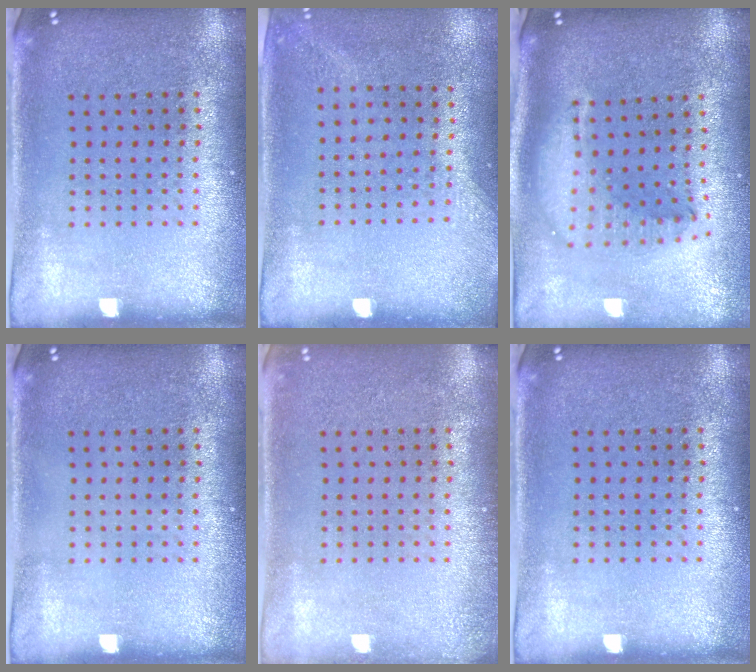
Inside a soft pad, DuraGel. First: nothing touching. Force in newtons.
{"total": 1.4, "press": 1.0, "slide": 0.9}
{"total": 2.2, "press": 1.7, "slide": 1.4}
{"total": 0.0}
{"total": 0.9, "press": 0.8, "slide": 0.2}
{"total": 0.0}